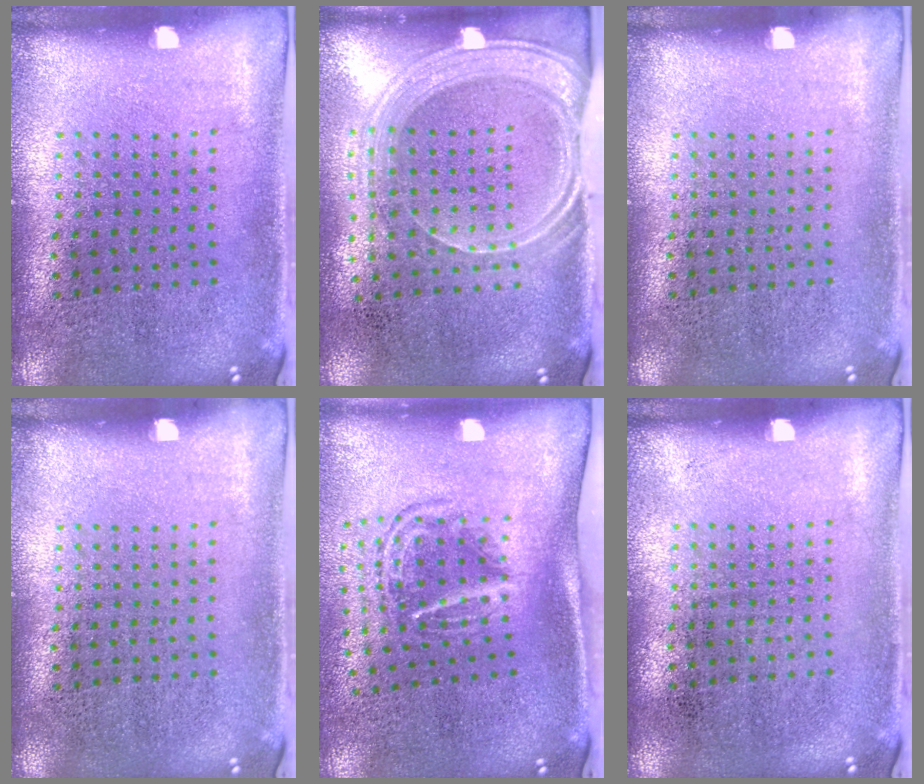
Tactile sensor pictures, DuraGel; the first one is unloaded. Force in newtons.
{"total": 1.9, "press": 1.7, "slide": 0.9}
{"total": 0.0}
{"total": 0.0}
{"total": 1.8, "press": 1.2, "slide": 1.3}
{"total": 0.0}